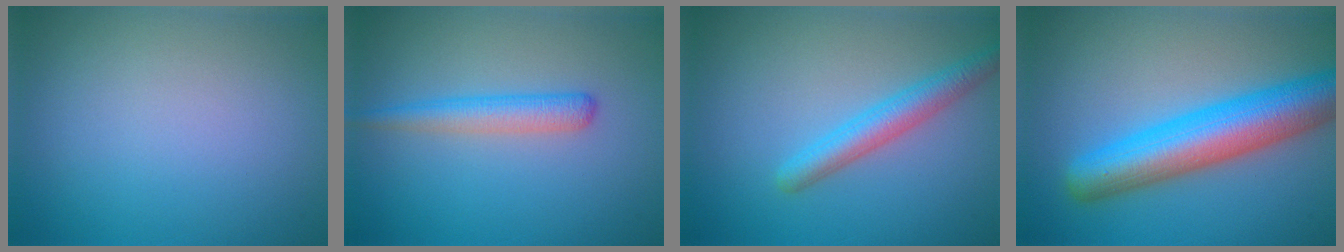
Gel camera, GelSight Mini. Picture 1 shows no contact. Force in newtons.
{"total": 2.5, "press": 2.5, "slide": 0.1}
{"total": 3.3, "press": 3.2, "slide": 0.1}
{"total": 8.4, "press": 8.4, "slide": 0.3}